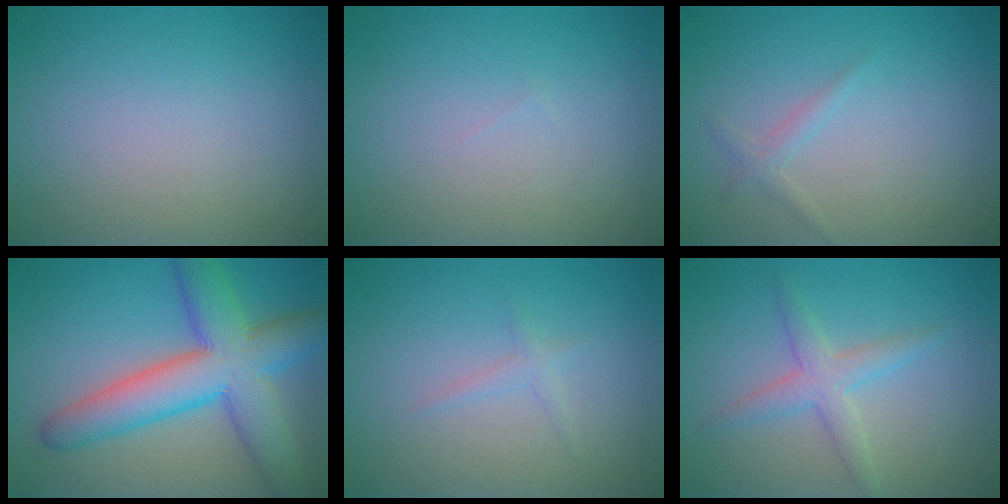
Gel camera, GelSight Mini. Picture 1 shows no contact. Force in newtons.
{"total": 0.0}
{"total": 1.1, "press": 1.1, "slide": 0.1}
{"total": 9.1, "press": 9.1, "slide": 0.4}
{"total": 0.9, "press": 0.9, "slide": 0.0}
{"total": 2.7, "press": 2.7, "slide": 0.0}